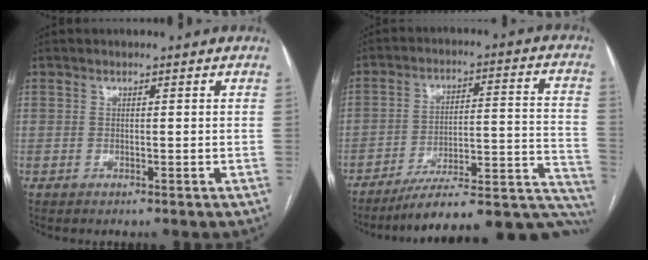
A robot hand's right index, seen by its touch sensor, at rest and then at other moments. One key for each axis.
{"total": 23.2, "fx": -19.6, "fy": 4.1, "fz": 11.7, "tx": -0.068, "ty": 0.045, "tz": -0.267}